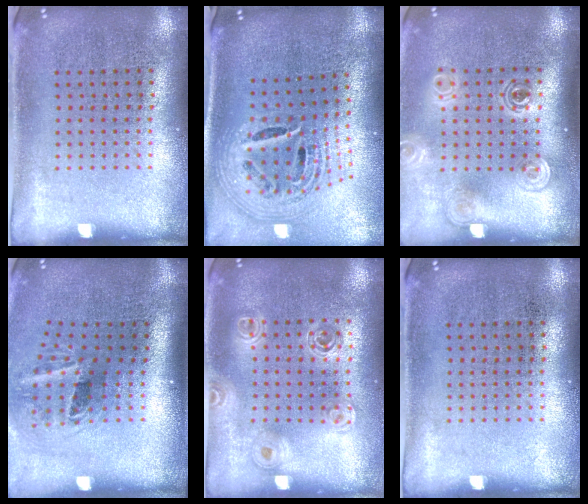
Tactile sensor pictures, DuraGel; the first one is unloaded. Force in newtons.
{"total": 2.7, "press": 1.9, "slide": 1.9}
{"total": 1.9, "press": 1.4, "slide": 1.2}
{"total": 2.0, "press": 1.2, "slide": 1.6}
{"total": 1.4, "press": 1.3, "slide": 0.6}
{"total": 0.0}